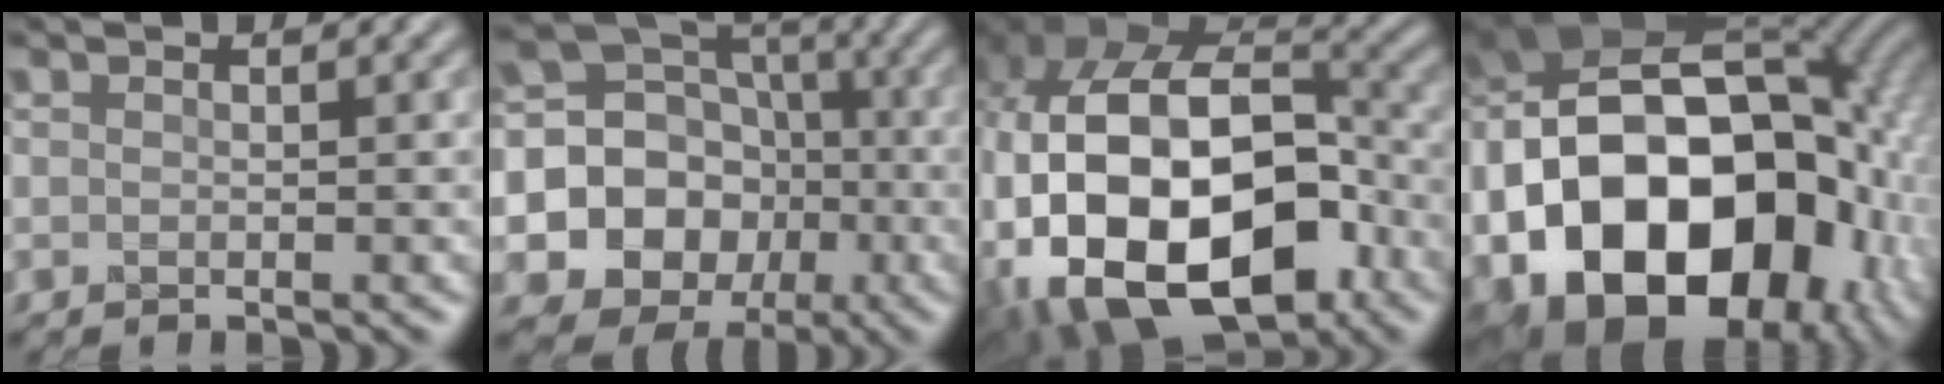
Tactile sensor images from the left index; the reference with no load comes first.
{"total": 16.9, "force": [-3.4, 15.6, 5.5], "torque": [-0.144, -0.001, -0.066]}
{"total": 20.0, "force": [-5.7, 14.1, 13.1], "torque": [-0.243, -0.028, -0.079]}
{"total": 21.7, "force": [-5.5, 15.5, 14.2], "torque": [-0.276, -0.009, -0.087]}